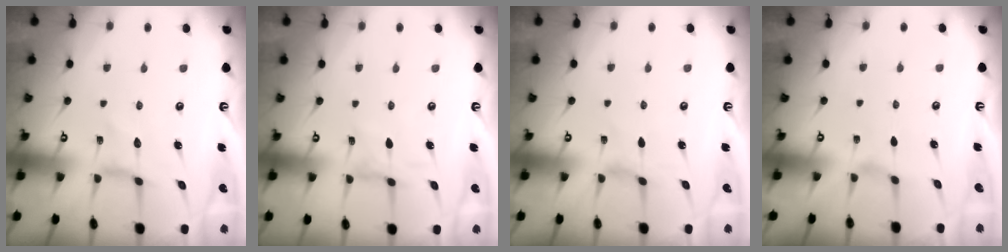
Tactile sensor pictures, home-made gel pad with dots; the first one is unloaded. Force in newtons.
{"total": 0.0}
{"total": 0.0}
{"total": 0.0}